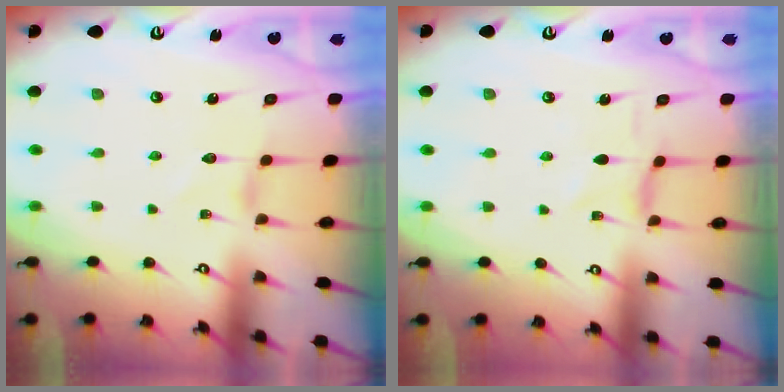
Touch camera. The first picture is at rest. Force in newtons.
{"total": 0.0}